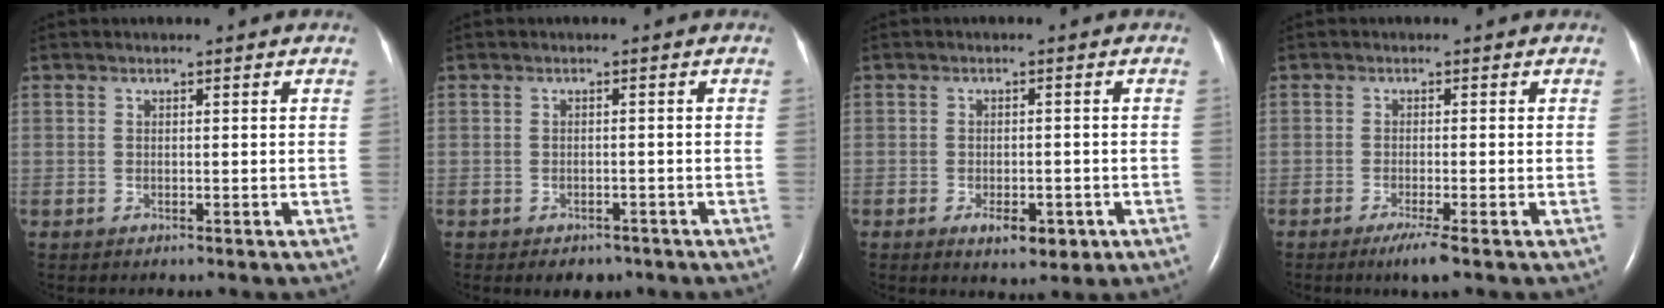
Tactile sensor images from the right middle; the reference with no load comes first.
{"total": 3.1, "force": [-2.3, 1.8, 1.0], "torque": [-0.008, 0.002, -0.023]}
{"total": 4.5, "force": [-2.1, 2.3, 3.3], "torque": [-0.044, 0.001, -0.019]}
{"total": 3.3, "force": [-2.1, -0.2, 2.5], "torque": [-0.046, -0.011, -0.038]}